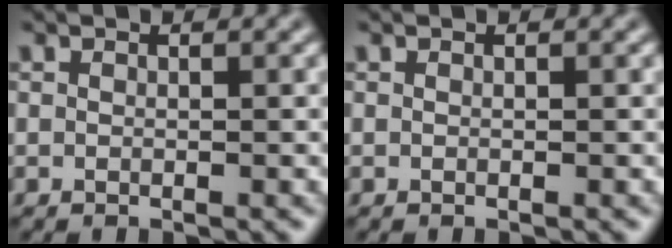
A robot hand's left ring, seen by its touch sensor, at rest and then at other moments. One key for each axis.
{"total": 0.0}